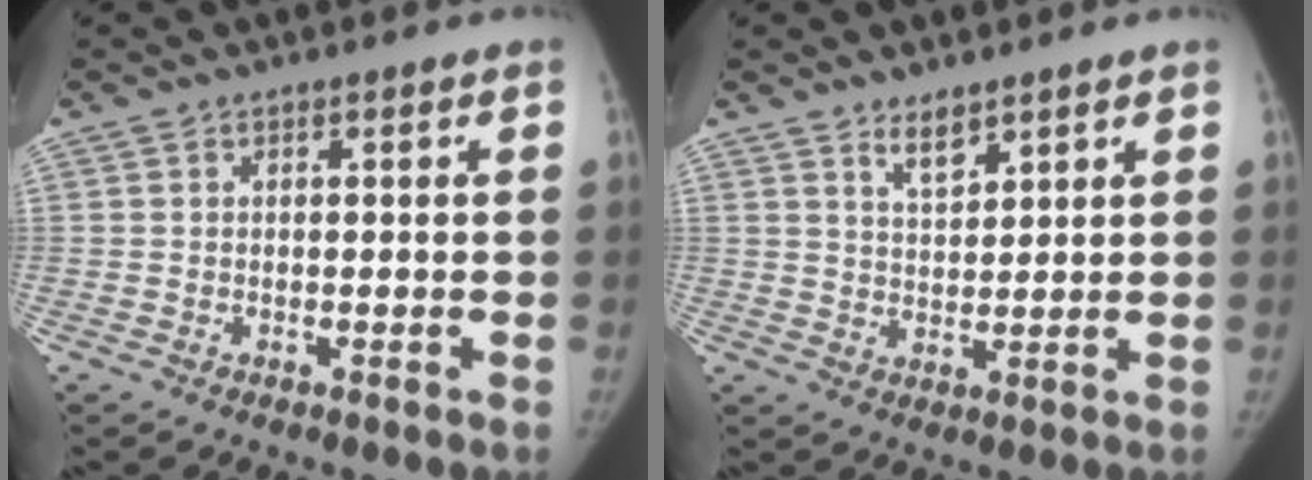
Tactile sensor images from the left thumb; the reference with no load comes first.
{"total": 3.8, "force": [2.9, 1.3, 2.0], "torque": [-0.024, -0.025, 0.054]}